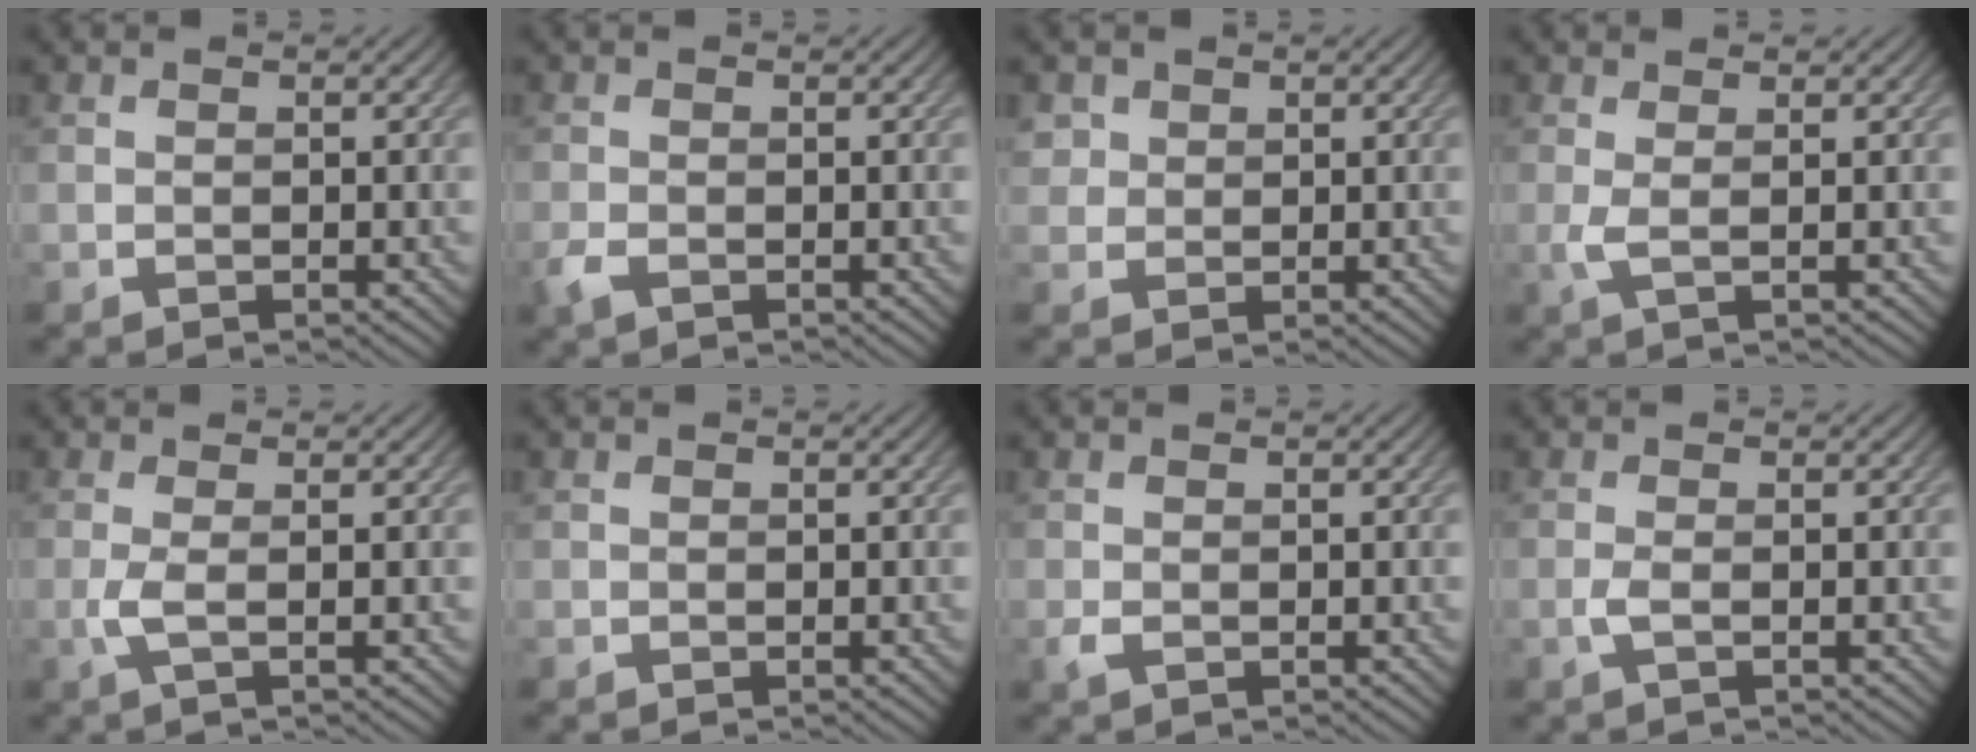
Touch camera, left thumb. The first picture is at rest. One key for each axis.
{"total": 1.7, "fx": -0.9, "fy": 0.7, "fz": 1.2, "tx": -0.034, "ty": -0.004, "tz": -0.022}
{"total": 1.6, "fx": 0.9, "fy": 1.3, "fz": 0.2, "tx": -0.009, "ty": -0.002, "tz": 0.017}
{"total": 2.1, "fx": 0.5, "fy": 0.4, "fz": 2.0, "tx": -0.042, "ty": 0.006, "tz": 0.005}
{"total": 2.2, "fx": 0.0, "fy": 0.3, "fz": 2.2, "tx": -0.047, "ty": 0.005, "tz": -0.007}
{"total": 0.0}
{"total": 1.1, "fx": -0.2, "fy": 0.7, "fz": 0.9, "tx": -0.025, "ty": -0.003, "tz": -0.004}
{"total": 1.3, "fx": -0.3, "fy": 0.1, "fz": 1.3, "tx": -0.032, "ty": 0.003, "tz": -0.009}